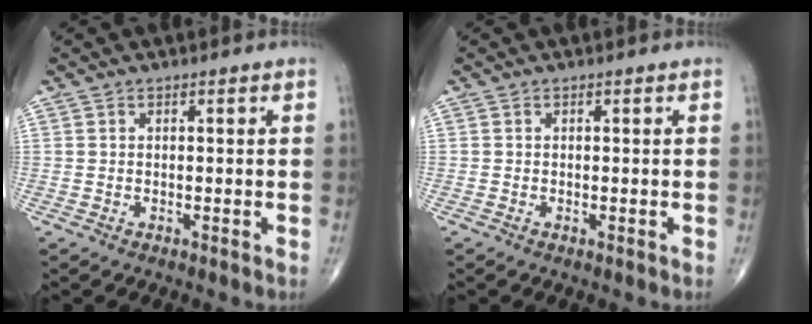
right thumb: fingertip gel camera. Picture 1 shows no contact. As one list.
[{"total": 0.0}]